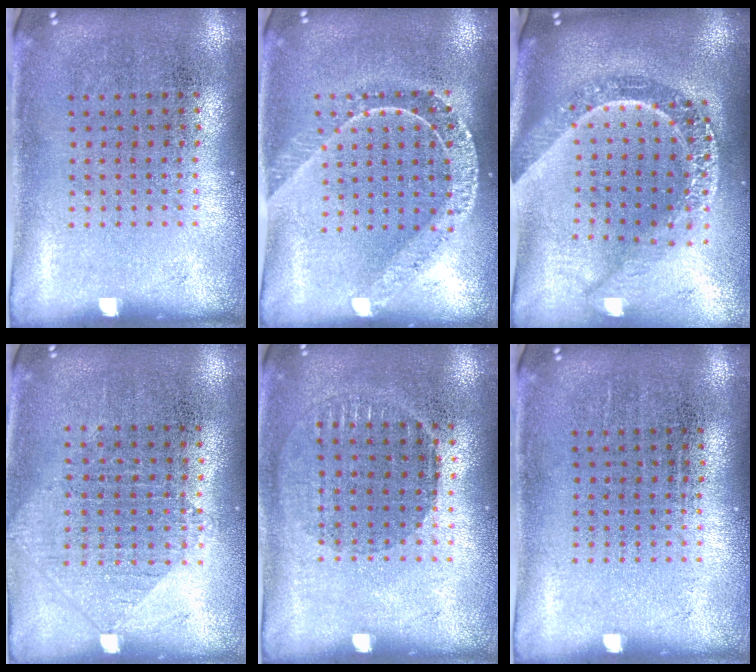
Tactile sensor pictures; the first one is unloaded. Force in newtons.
{"total": 1.8, "press": 1.5, "slide": 0.9}
{"total": 2.7, "press": 2.2, "slide": 1.7}
{"total": 0.9, "press": 0.9, "slide": 0.3}
{"total": 0.9, "press": 0.8, "slide": 0.3}
{"total": 0.0}